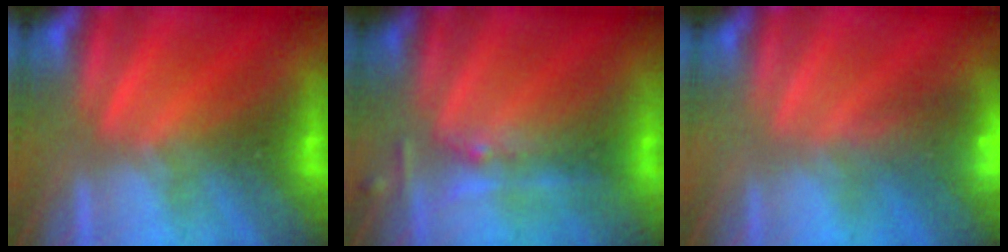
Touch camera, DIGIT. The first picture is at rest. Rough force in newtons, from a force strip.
{"total": 2.4}
{"total": 8.4}